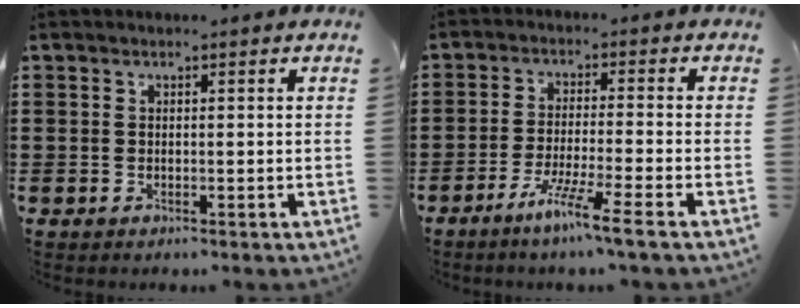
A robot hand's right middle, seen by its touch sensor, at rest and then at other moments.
{"total": 6.0, "force": [-4.5, -0.7, 3.9], "torque": [-0.076, -0.015, -0.085]}